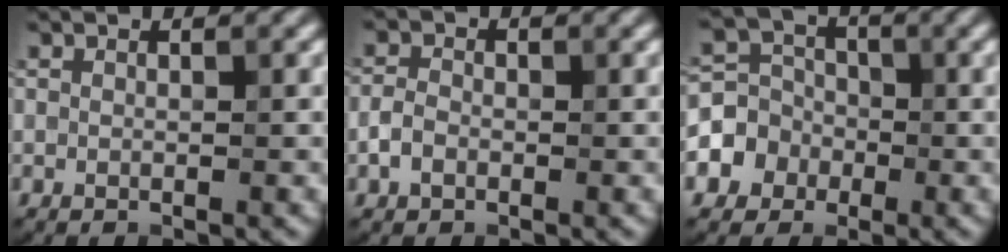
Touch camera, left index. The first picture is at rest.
{"total": 1.6, "force": [-0.8, 1.1, 0.9], "torque": [-0.018, 0.010, -0.022]}
{"total": 3.3, "force": [-1.2, 3.0, 0.8], "torque": [-0.009, 0.013, -0.033]}